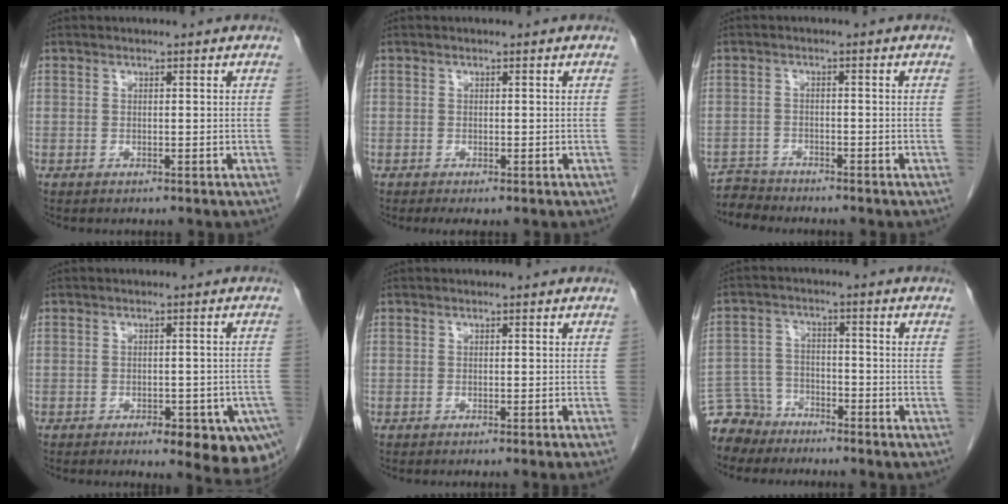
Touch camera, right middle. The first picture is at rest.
{"total": 1.4, "force": [-0.9, 0.5, 0.9], "torque": [-0.010, -0.002, -0.009]}
{"total": 3.2, "force": [-3.0, 0.2, -0.9], "torque": [0.024, -0.012, -0.056]}
{"total": 11.4, "force": [-6.8, 4.1, 8.1], "torque": [-0.057, 0.005, -0.080]}
{"total": 1.9, "force": [-1.5, -0.7, 0.9], "torque": [-0.004, 0.009, -0.022]}
{"total": 6.9, "force": [-6.0, 3.3, -0.4], "torque": [0.009, 0.003, -0.117]}